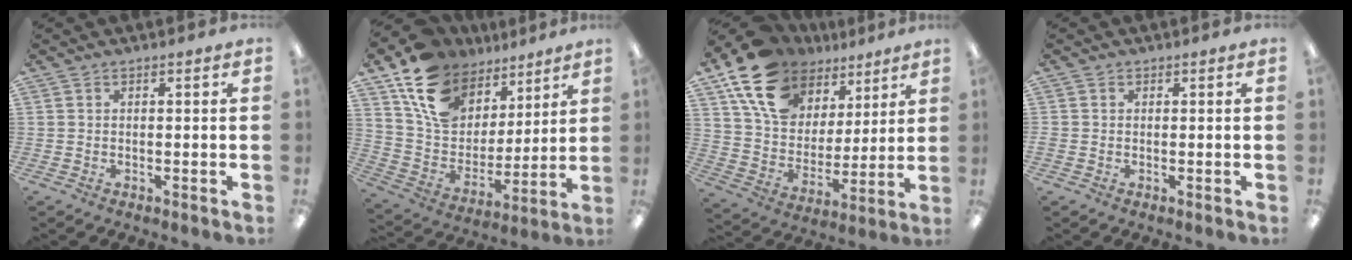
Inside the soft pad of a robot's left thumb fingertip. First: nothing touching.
{"total": 16.8, "force": [10.3, 11.3, 6.9], "torque": [-0.133, -0.054, 0.197]}
{"total": 18.3, "force": [11.4, 11.8, 8.0], "torque": [-0.156, -0.051, 0.212]}
{"total": 0.6, "force": [-0.1, 0.6, 0.2], "torque": [-0.002, 0.003, -0.003]}